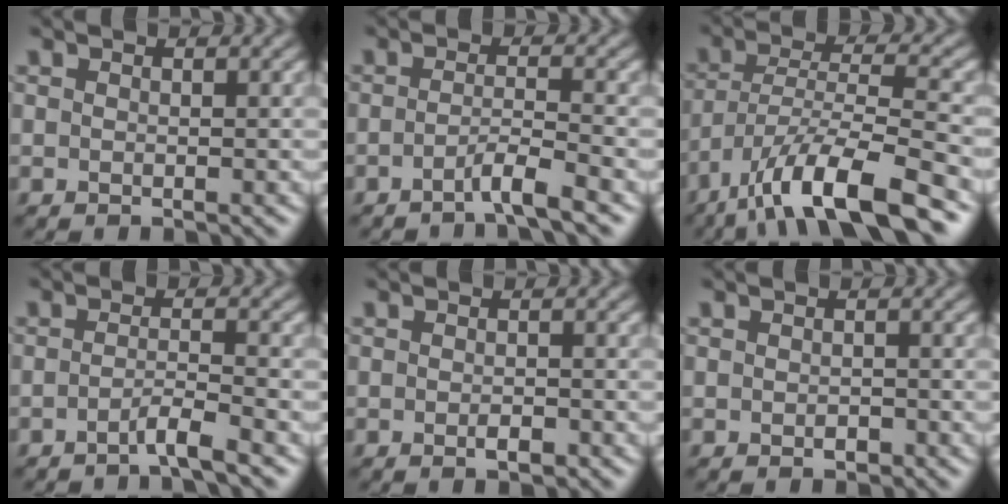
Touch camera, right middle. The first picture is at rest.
{"total": 2.6, "force": [-1.7, 0.2, 2.0], "torque": [-0.028, 0.002, -0.041]}
{"total": 10.6, "force": [-7.0, 2.5, 7.6], "torque": [-0.131, 0.006, -0.129]}
{"total": 2.2, "force": [-1.4, 0.2, 1.7], "torque": [-0.023, 0.003, -0.036]}
{"total": 1.3, "force": [-0.6, 0.4, 1.0], "torque": [-0.017, -0.002, -0.009]}
{"total": 0.8, "force": [-0.4, 0.4, 0.5], "torque": [-0.007, -0.001, -0.005]}